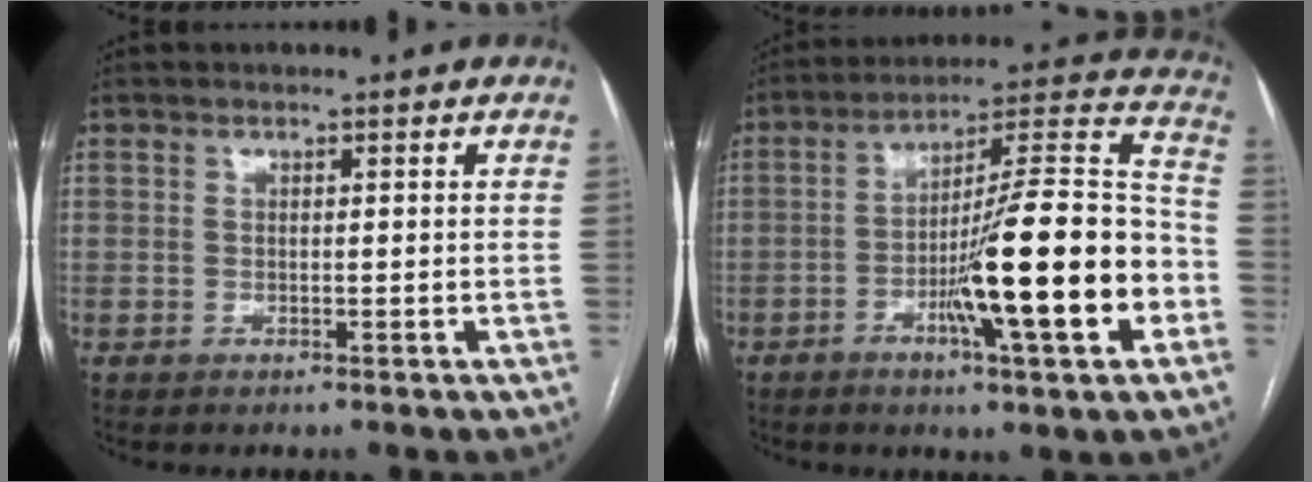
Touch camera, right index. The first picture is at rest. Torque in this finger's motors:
{"motor_torque": [1.41, -0.73, 0.78, 0.21]}